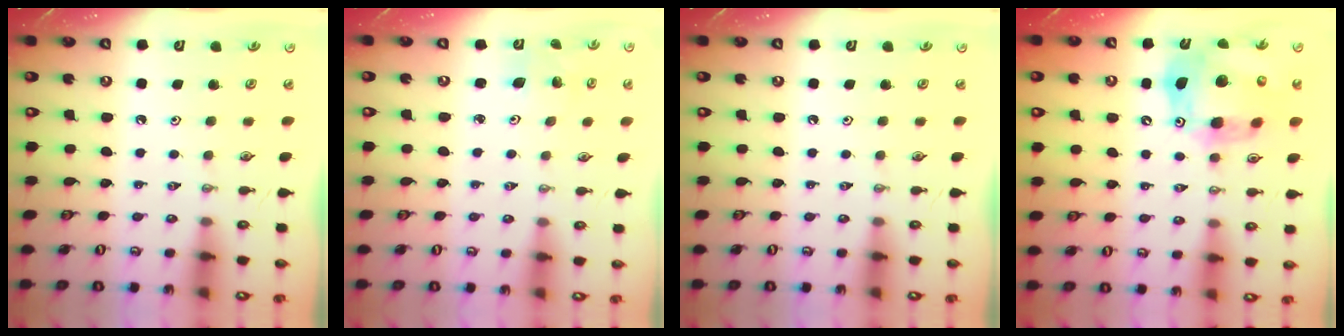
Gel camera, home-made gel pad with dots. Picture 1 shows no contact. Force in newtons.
{"total": 3.8, "press": 3.8, "slide": 0.2}
{"total": 0.0}
{"total": 17.4, "press": 17.2, "slide": 2.7}